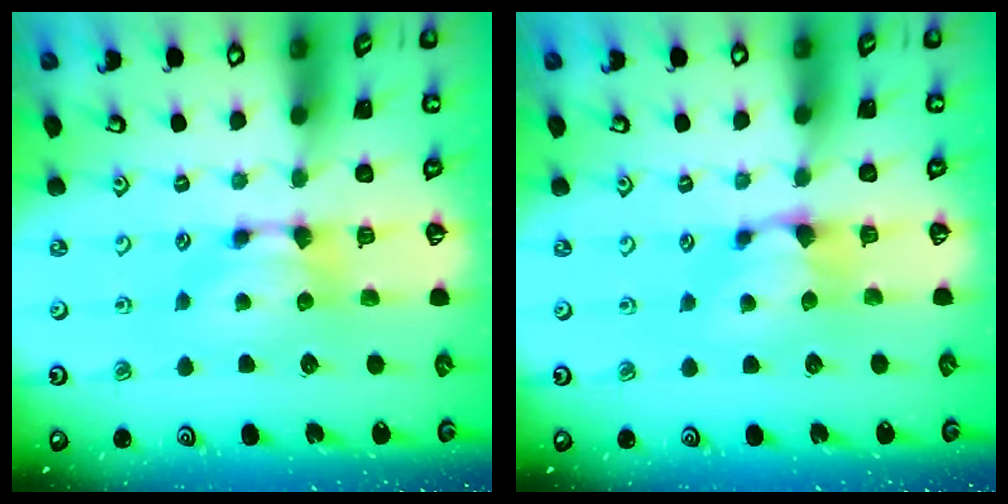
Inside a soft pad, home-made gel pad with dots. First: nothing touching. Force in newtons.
{"total": 2.4, "press": 2.3, "slide": 0.6}